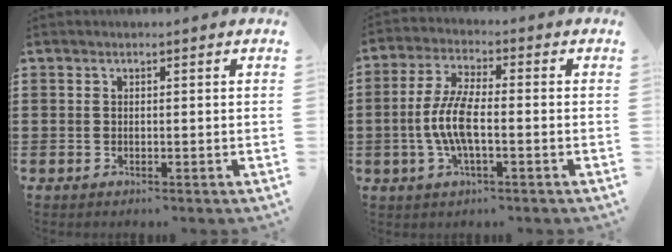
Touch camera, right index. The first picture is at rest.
{"total": 7.3, "force": [-1.4, 2.5, 6.7], "torque": [-0.157, -0.010, -0.035]}